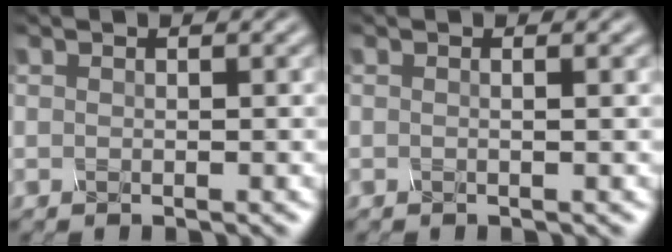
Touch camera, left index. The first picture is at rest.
{"total": 0.9, "force": [0.0, 0.3, 0.9], "torque": [-0.009, -0.002, -0.012]}